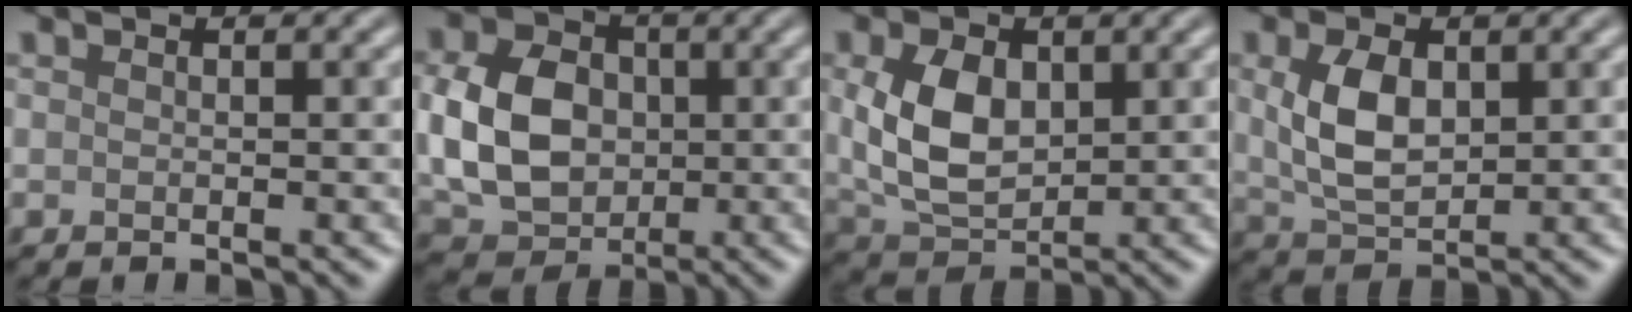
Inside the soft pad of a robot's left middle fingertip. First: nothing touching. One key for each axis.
{"total": 8.2, "fx": 0.1, "fy": 6.3, "fz": 5.2, "tx": -0.115, "ty": 0.002, "tz": -0.003}
{"total": 6.1, "fx": 1.0, "fy": 4.1, "fz": 4.4, "tx": -0.100, "ty": -0.001, "tz": 0.024}
{"total": 4.9, "fx": 1.0, "fy": 2.9, "fz": 3.7, "tx": -0.088, "ty": 0.001, "tz": 0.025}